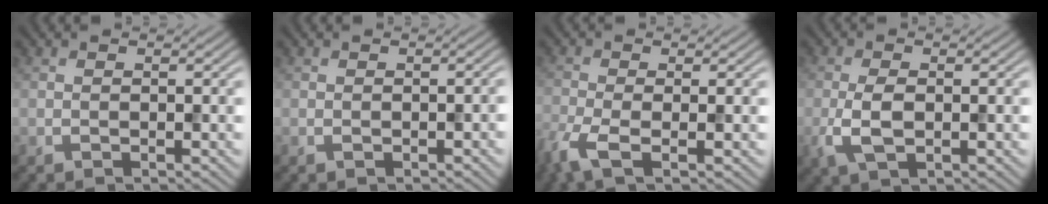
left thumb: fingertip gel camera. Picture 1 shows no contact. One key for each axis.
{"total": 0.9, "fx": -0.3, "fy": 0.4, "fz": 0.7, "tx": -0.010, "ty": -0.002, "tz": -0.003}
{"total": 4.6, "fx": -2.4, "fy": 1.4, "fz": 3.7, "tx": -0.094, "ty": -0.010, "tz": -0.058}
{"total": 4.2, "fx": -0.7, "fy": 2.0, "fz": 3.6, "tx": -0.089, "ty": -0.006, "tz": -0.015}